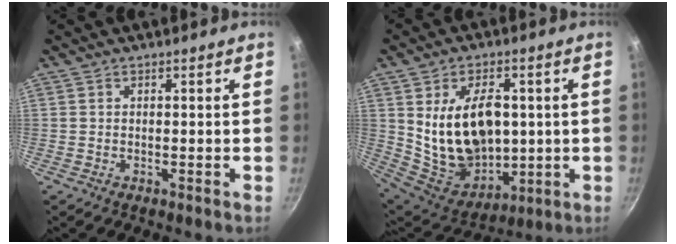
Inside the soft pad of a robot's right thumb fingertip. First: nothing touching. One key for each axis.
{"total": 18.8, "fx": 1.9, "fy": 12.5, "fz": 14.0, "tx": -0.205, "ty": -0.025, "tz": 0.059}